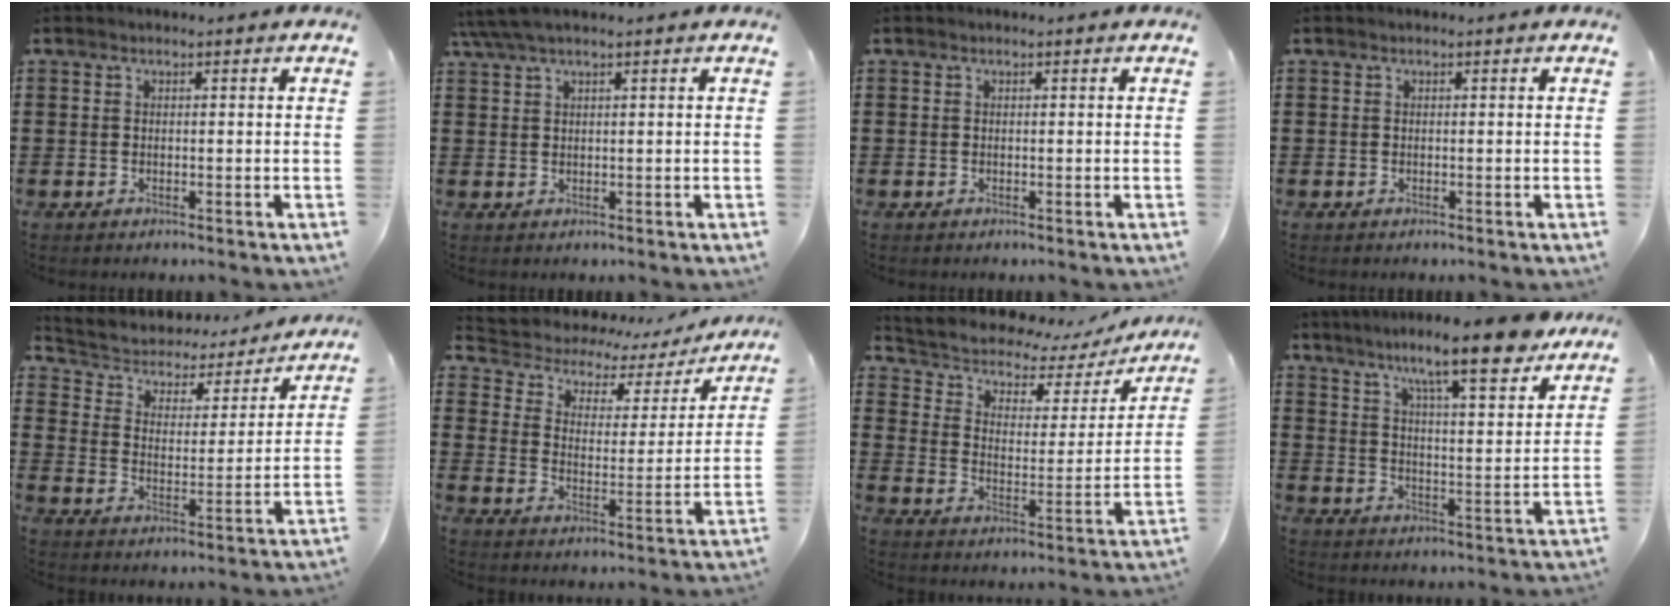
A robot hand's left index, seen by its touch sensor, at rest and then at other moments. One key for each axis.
{"total": 2.5, "fx": 1.5, "fy": 0.1, "fz": 2.0, "tx": -0.048, "ty": -0.002, "tz": 0.026}
{"total": 0.0}
{"total": 0.0}
{"total": 3.3, "fx": 2.8, "fy": 1.7, "fz": 0.1, "tx": -0.027, "ty": -0.024, "tz": 0.038}
{"total": 3.8, "fx": 3.0, "fy": 2.1, "fz": 1.2, "tx": -0.047, "ty": -0.025, "tz": 0.040}
{"total": 5.5, "fx": 4.7, "fy": 2.1, "fz": 1.8, "tx": -0.062, "ty": -0.031, "tz": 0.075}
{"total": 11.1, "fx": 8.8, "fy": 0.7, "fz": 6.7, "tx": -0.123, "ty": -0.045, "tz": 0.143}